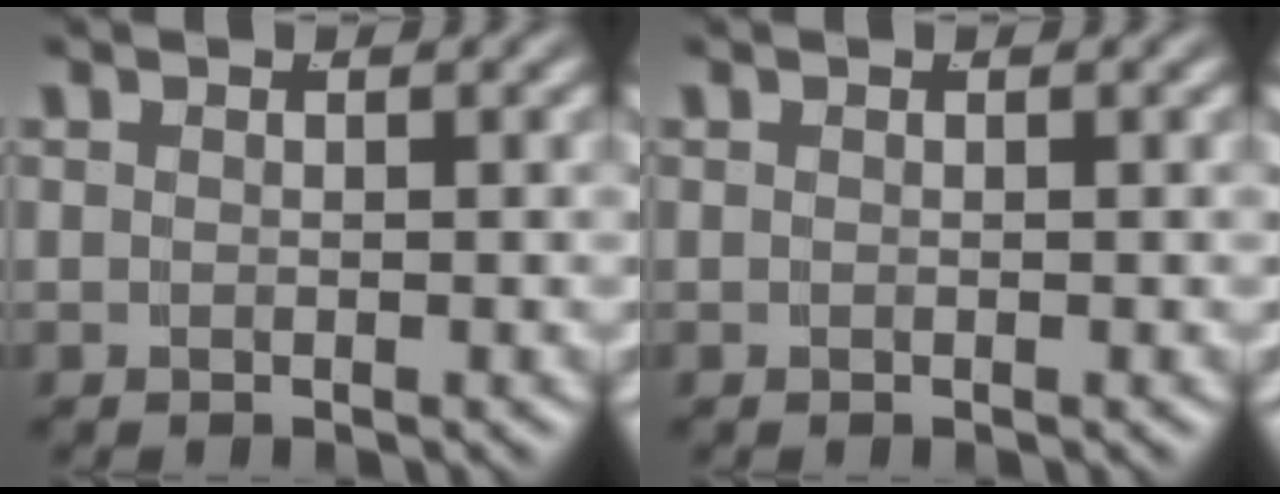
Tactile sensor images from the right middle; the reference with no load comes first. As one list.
[{"total": 0.0}]